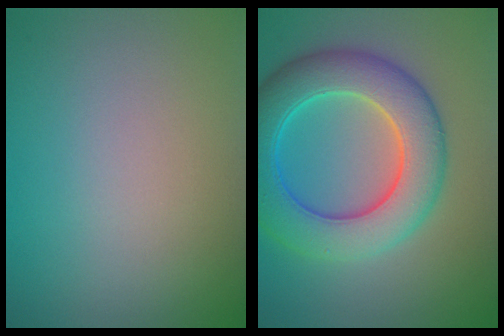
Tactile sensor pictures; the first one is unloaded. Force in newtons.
{"total": 8.7, "press": 8.7, "slide": 0.3}